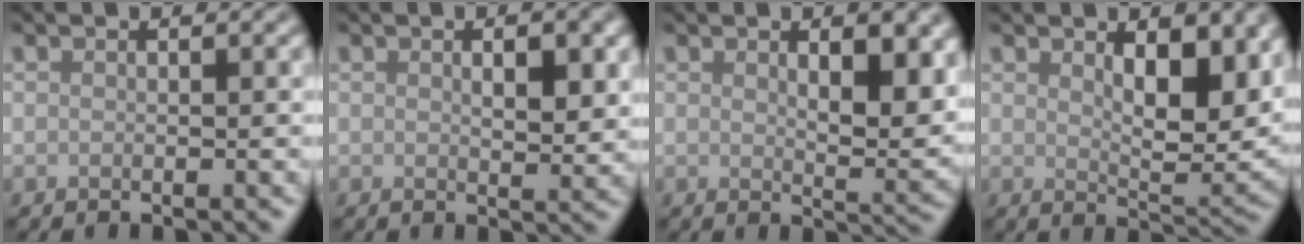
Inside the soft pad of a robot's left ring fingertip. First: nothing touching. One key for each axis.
{"total": 2.8, "fx": 0.8, "fy": 1.2, "fz": 2.4, "tx": -0.032, "ty": -0.005, "tz": 0.017}
{"total": 5.3, "fx": 2.0, "fy": 2.1, "fz": 4.5, "tx": -0.058, "ty": -0.008, "tz": 0.037}
{"total": 5.8, "fx": 2.1, "fy": 2.6, "fz": 4.8, "tx": -0.071, "ty": -0.012, "tz": 0.040}